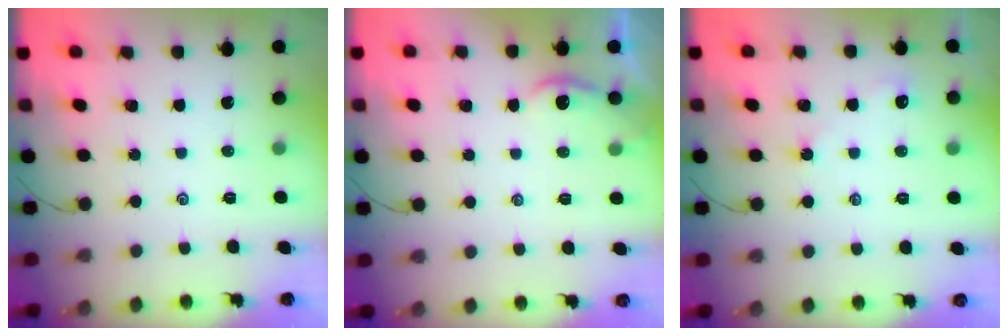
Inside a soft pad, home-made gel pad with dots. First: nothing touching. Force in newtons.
{"total": 2.0, "press": 2.0, "slide": 0.1}
{"total": 1.9, "press": 1.8, "slide": 0.4}